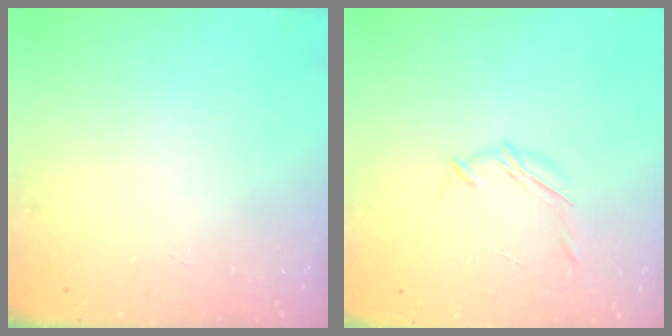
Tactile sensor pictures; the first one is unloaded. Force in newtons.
{"total": 6.8, "press": 6.7, "slide": 0.9}